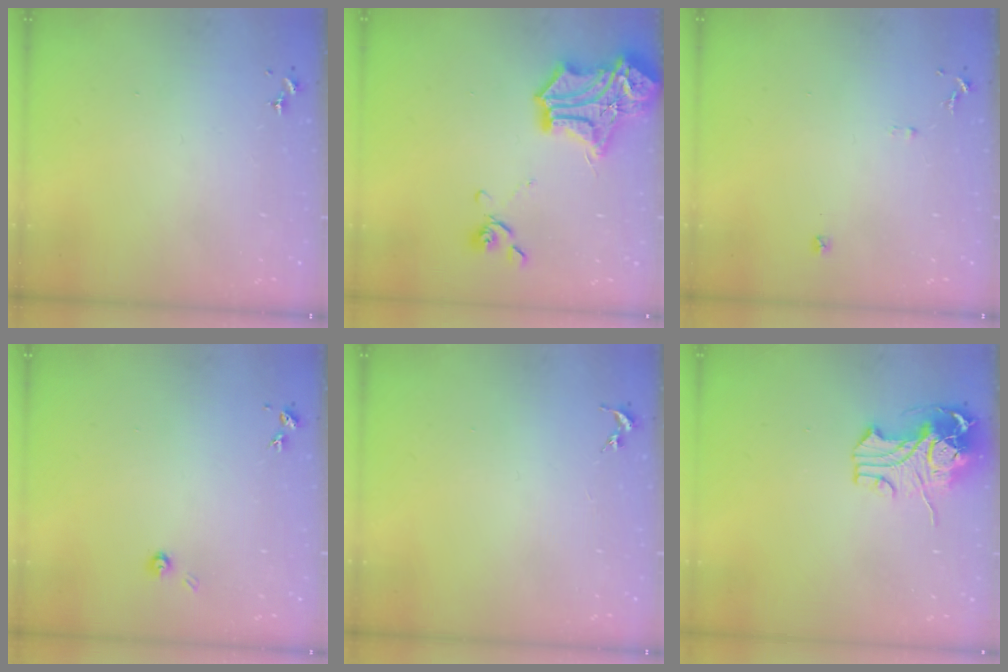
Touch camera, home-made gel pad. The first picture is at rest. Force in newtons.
{"total": 19.5, "press": 19.4, "slide": 2.1}
{"total": 5.6, "press": 5.5, "slide": 0.6}
{"total": 3.3, "press": 3.3, "slide": 0.2}
{"total": 0.0}
{"total": 11.8, "press": 11.7, "slide": 2.1}